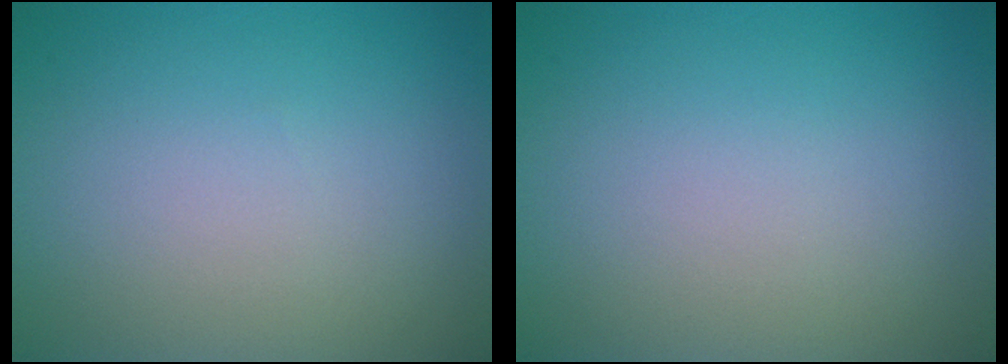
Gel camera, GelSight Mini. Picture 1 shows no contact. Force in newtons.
{"total": 0.0}